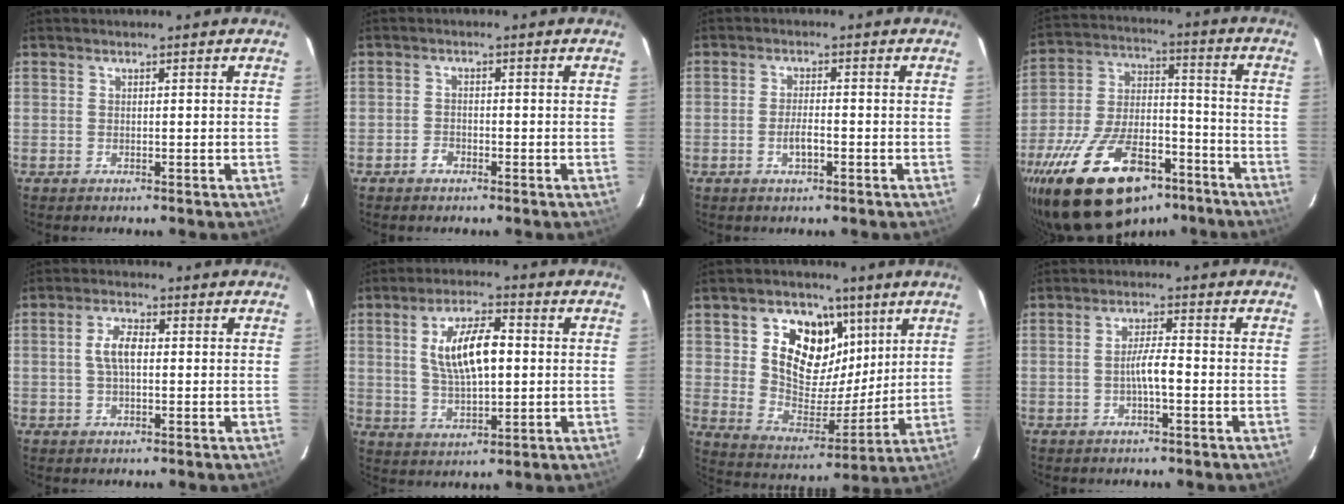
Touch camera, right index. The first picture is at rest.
{"total": 2.0, "force": [-1.4, 1.2, 0.6], "torque": [-0.012, 0.004, -0.025]}
{"total": 3.1, "force": [-1.3, 1.0, 2.6], "torque": [-0.054, 0.001, -0.024]}
{"total": 25.8, "force": [-16.8, 12.3, 15.2], "torque": [-0.298, -0.005, -0.258]}
{"total": 4.3, "force": [0.1, 2.1, 3.8], "torque": [-0.077, 0.010, 0.003]}
{"total": 11.4, "force": [1.5, 4.6, 10.3], "torque": [-0.191, 0.010, 0.032]}
{"total": 16.3, "force": [6.8, 11.6, 9.2], "torque": [-0.180, 0.011, 0.130]}
{"total": 3.8, "force": [-1.3, 0.5, 3.5], "torque": [-0.067, 0.006, -0.022]}